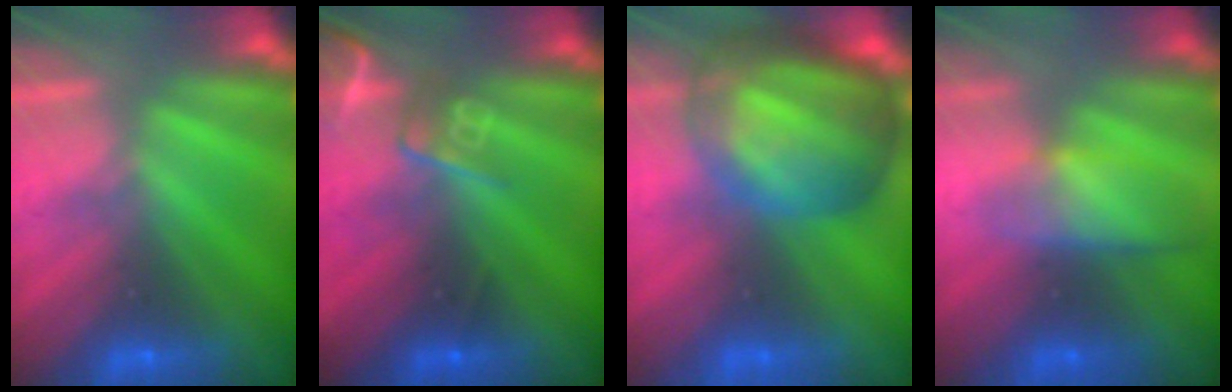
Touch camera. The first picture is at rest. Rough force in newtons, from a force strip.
{"total": 2.6}
{"total": 7.7}
{"total": 2.9}